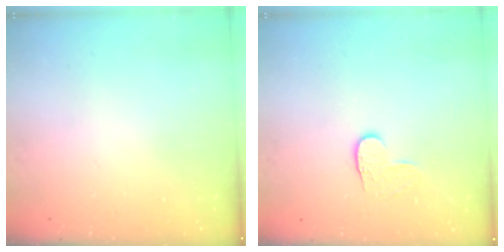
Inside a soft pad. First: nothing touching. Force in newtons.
{"total": 3.8, "press": 3.8, "slide": 0.4}